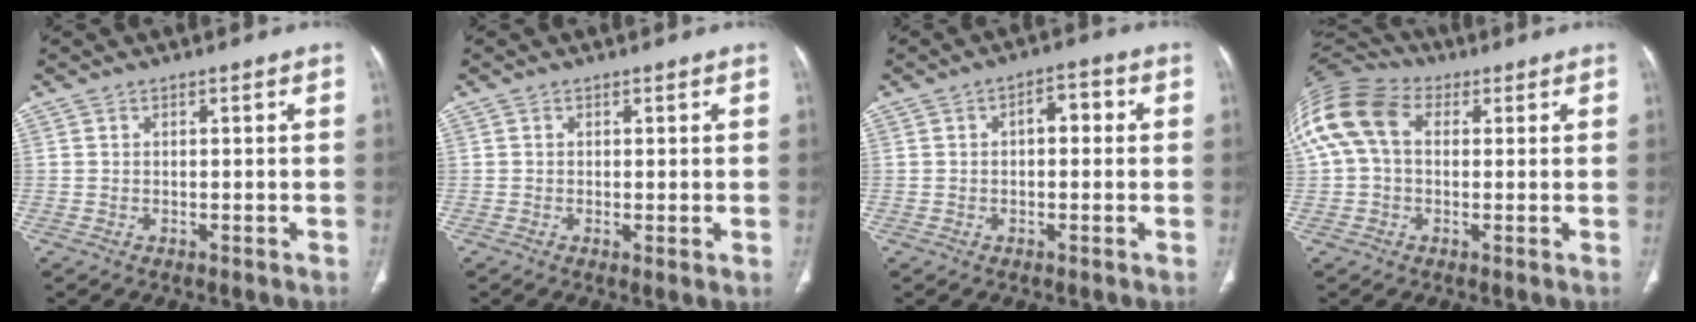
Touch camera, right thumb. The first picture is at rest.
{"total": 1.3, "force": [-0.1, 0.1, 1.3], "torque": [-0.028, -0.008, -0.004]}
{"total": 4.0, "force": [0.3, 2.3, 3.3], "torque": [-0.029, 0.013, -0.004]}
{"total": 14.7, "force": [2.7, 10.4, 10.1], "torque": [-0.226, 0.044, 0.043]}